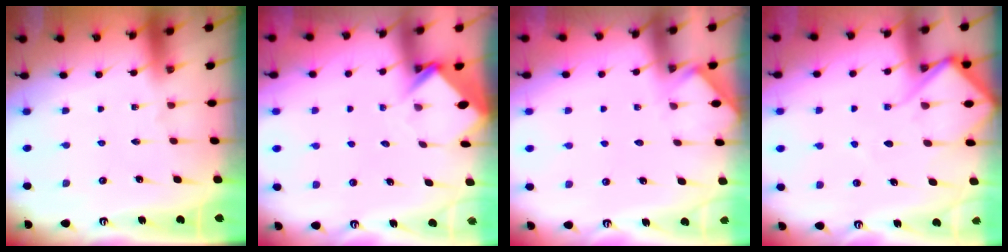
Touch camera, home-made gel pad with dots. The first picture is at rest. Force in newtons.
{"total": 3.9, "press": 3.9, "slide": 0.3}
{"total": 2.6, "press": 2.6, "slide": 0.4}
{"total": 8.7, "press": 8.7, "slide": 0.8}